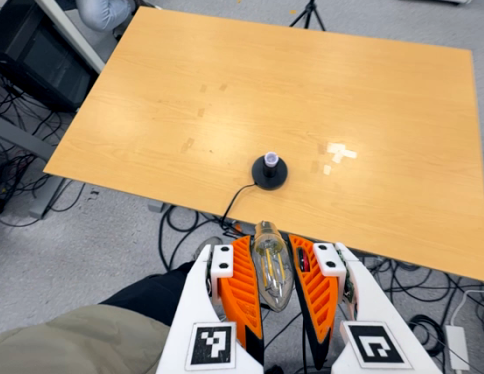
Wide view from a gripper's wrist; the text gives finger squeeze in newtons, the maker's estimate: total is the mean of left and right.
{"total": 19.6, "left": 21.3, "right": 17.9}